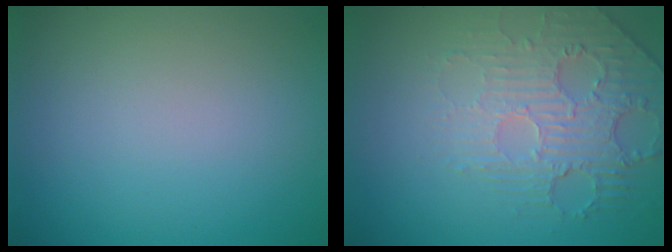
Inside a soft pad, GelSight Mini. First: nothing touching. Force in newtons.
{"total": 2.9, "press": 2.4, "slide": 1.6}